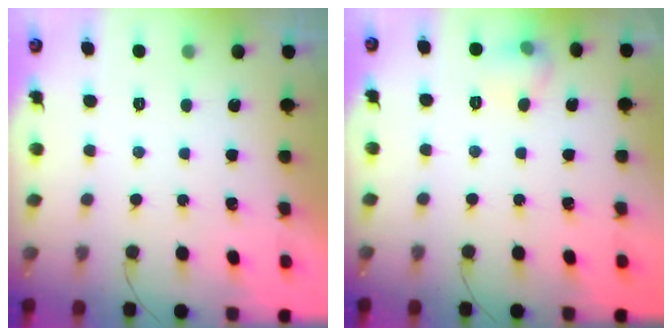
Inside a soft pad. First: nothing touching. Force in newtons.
{"total": 6.7, "press": 5.8, "slide": 3.4}